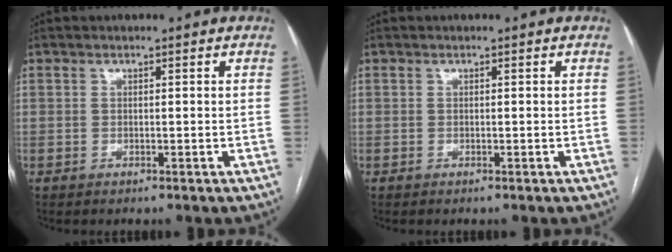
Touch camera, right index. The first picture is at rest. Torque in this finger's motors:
{"motor_torque": [0.03, -0.09, 0.03, 0.01]}